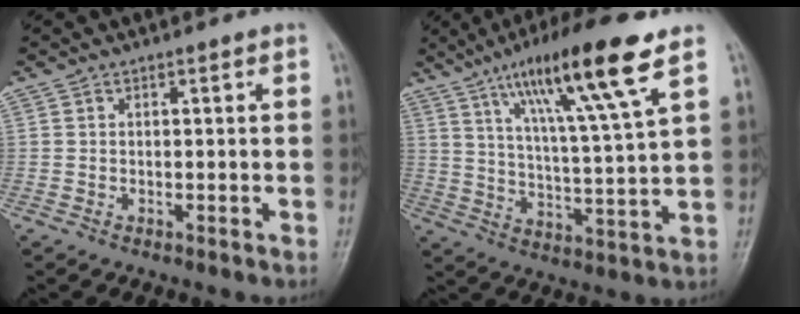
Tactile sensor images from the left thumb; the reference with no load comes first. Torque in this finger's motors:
{"motor_torque": [0.84, 0.79, 1.64, -1.12, 0.38]}